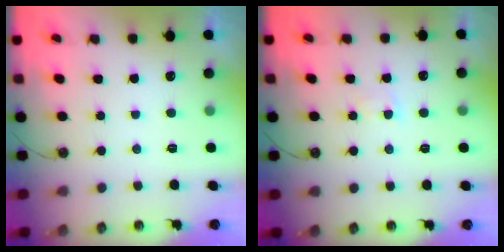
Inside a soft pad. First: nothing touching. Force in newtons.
{"total": 1.7, "press": 1.6, "slide": 0.3}